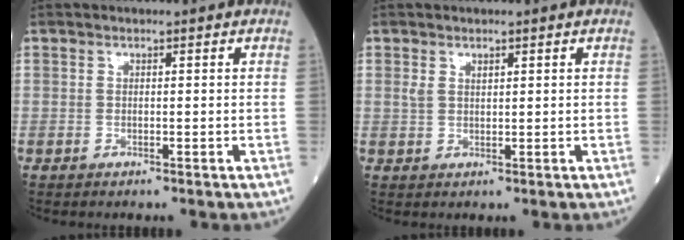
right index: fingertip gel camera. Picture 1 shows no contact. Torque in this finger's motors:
{"motor_torque": [0.03, 0.02, 0.04, 0.02]}